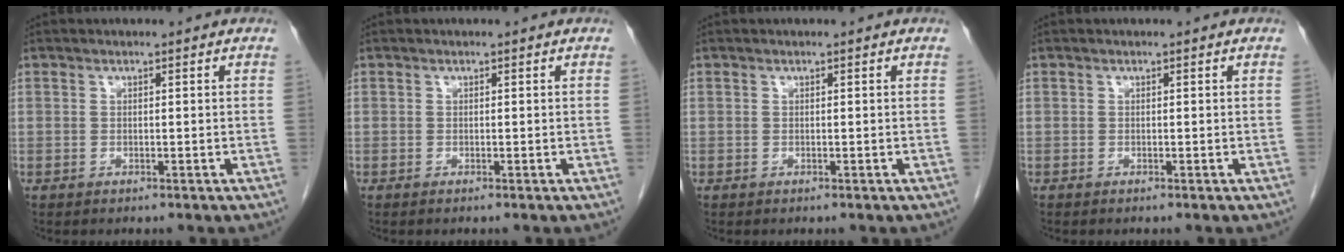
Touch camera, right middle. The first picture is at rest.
{"total": 0.0}
{"total": 0.0}
{"total": 0.0}